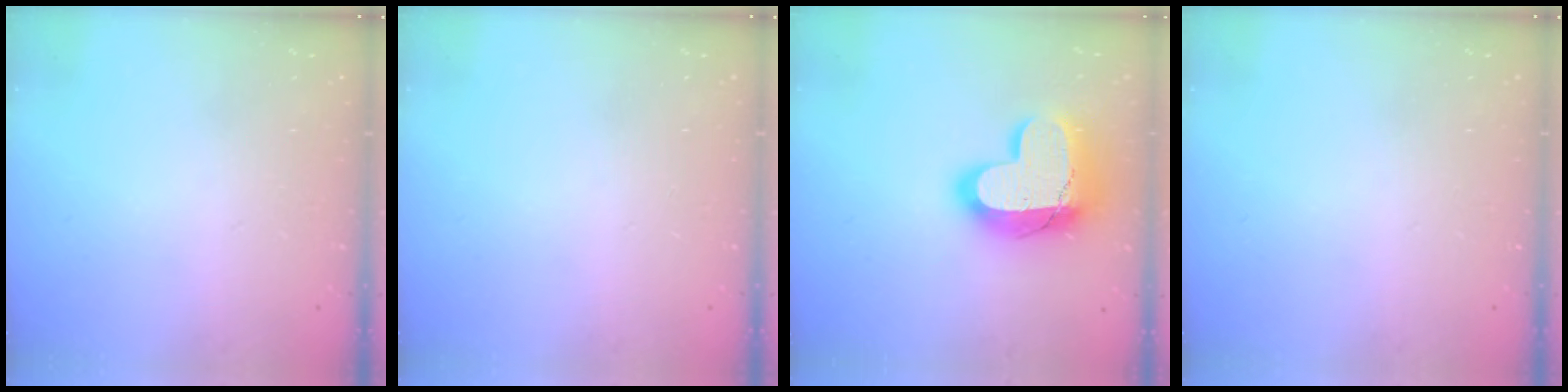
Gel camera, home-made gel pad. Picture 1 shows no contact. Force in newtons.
{"total": 0.0}
{"total": 24.2, "press": 24.2, "slide": 1.6}
{"total": 0.0}